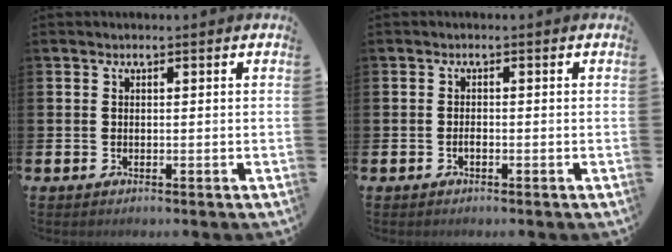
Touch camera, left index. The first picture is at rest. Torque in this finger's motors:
{"motor_torque": [0.21, 0.13, 0.00, 0.00]}